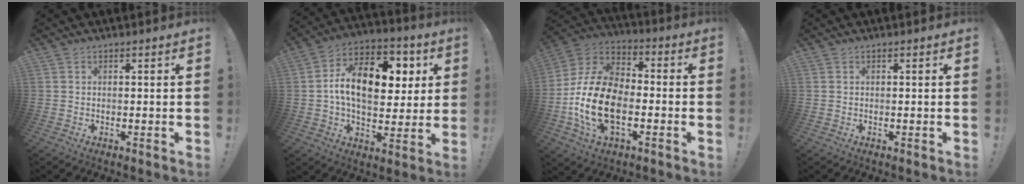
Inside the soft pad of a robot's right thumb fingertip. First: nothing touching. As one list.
[{"total": 17.6, "force": [2.9, 10.9, 13.5], "torque": [-0.206, -0.003, 0.052]}, {"total": 20.4, "force": [-6.1, 12.7, 14.8], "torque": [-0.294, 0.039, -0.094]}, {"total": 0.0}]